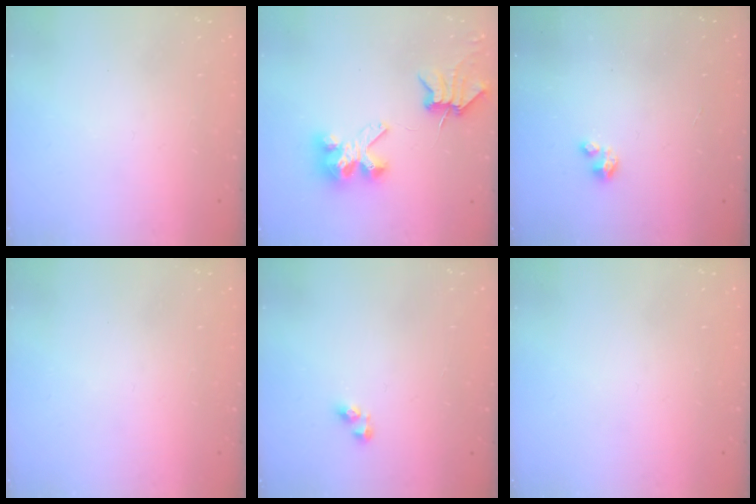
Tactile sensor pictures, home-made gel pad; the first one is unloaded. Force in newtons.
{"total": 6.9, "press": 6.8, "slide": 1.1}
{"total": 1.8, "press": 1.8, "slide": 0.2}
{"total": 0.0}
{"total": 3.0, "press": 3.0, "slide": 0.4}
{"total": 0.0}